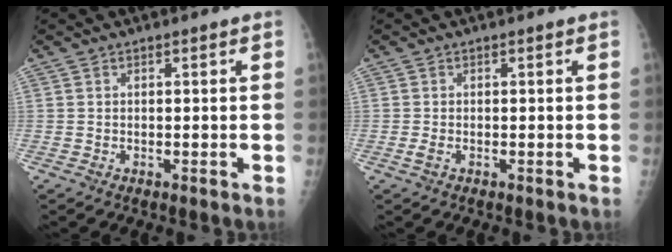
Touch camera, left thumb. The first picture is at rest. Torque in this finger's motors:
{"motor_torque": [-0.33, -0.27, 0.11, -0.04, 0.00]}